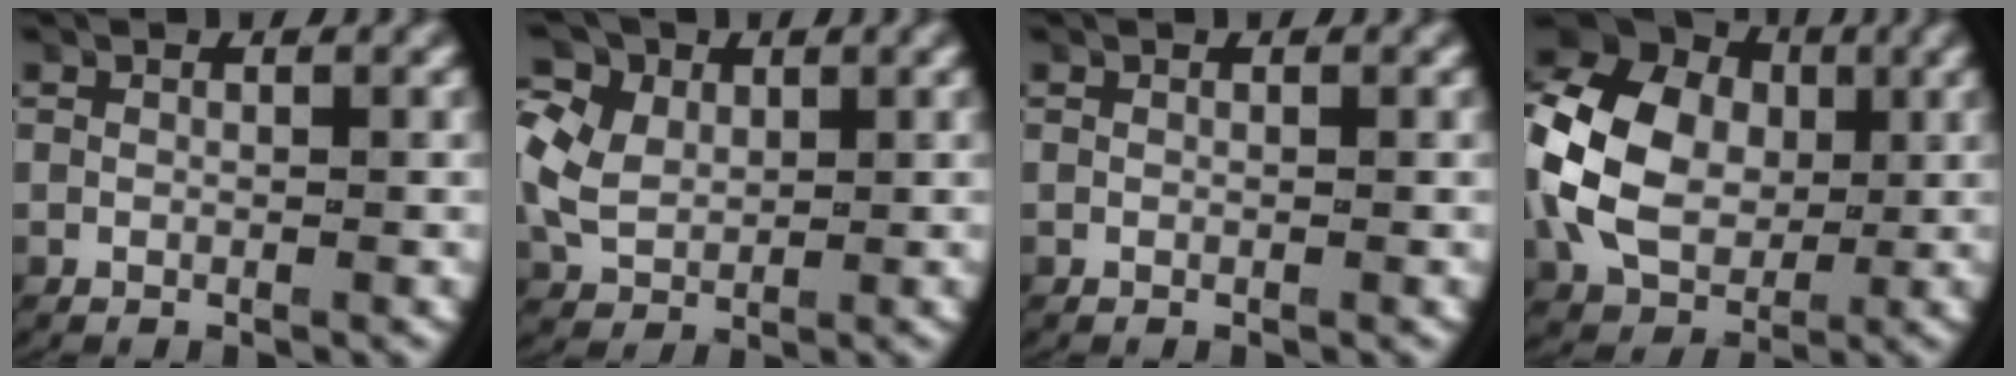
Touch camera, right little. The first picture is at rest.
{"total": 7.6, "force": [1.8, 6.4, 3.6], "torque": [-0.093, -0.002, 0.029]}
{"total": 0.0}
{"total": 11.7, "force": [1.3, 9.3, 7.0], "torque": [-0.160, -0.003, 0.021]}